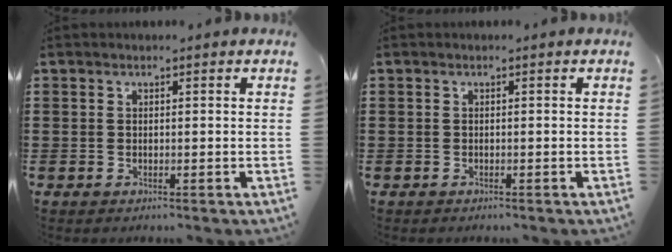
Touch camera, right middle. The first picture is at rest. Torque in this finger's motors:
{"motor_torque": [-1.17, 0.29, -0.02, 0.00]}